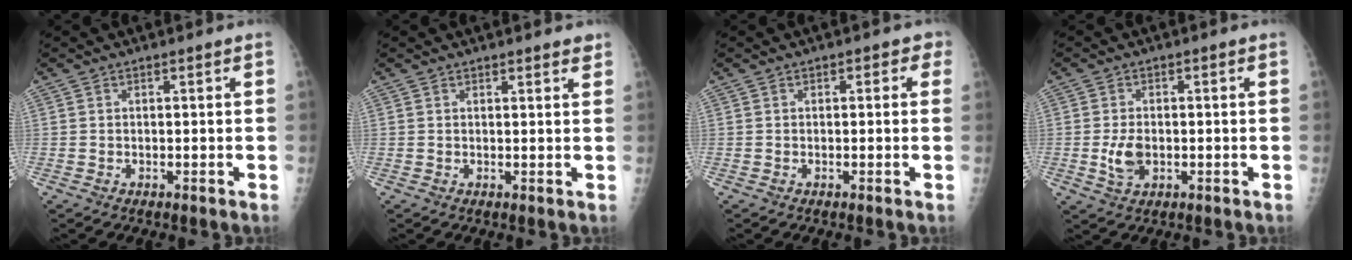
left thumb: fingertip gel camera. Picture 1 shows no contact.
{"total": 2.2, "force": [1.9, 0.6, 0.9], "torque": [0.002, -0.004, 0.021]}
{"total": 2.2, "force": [0.6, 1.5, 1.5], "torque": [0.006, 0.005, -0.002]}
{"total": 4.2, "force": [-0.8, 2.7, 3.2], "torque": [-0.061, -0.001, -0.011]}